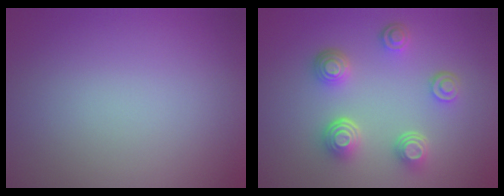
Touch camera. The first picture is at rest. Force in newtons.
{"total": 4.4, "press": 3.4, "slide": 2.8}